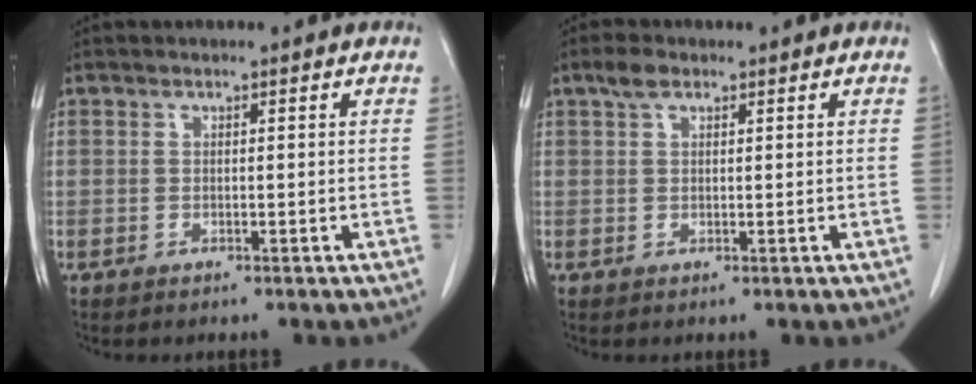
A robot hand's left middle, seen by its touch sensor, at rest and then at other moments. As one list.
[{"total": 2.2, "force": [1.4, 1.0, 1.3], "torque": [-0.030, 0.012, 0.027]}]